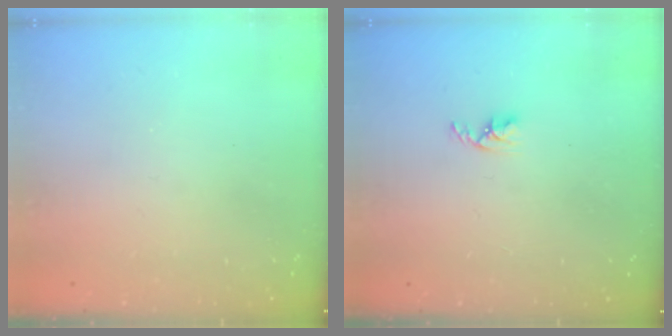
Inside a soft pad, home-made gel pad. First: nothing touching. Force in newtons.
{"total": 2.7, "press": 2.7, "slide": 0.5}